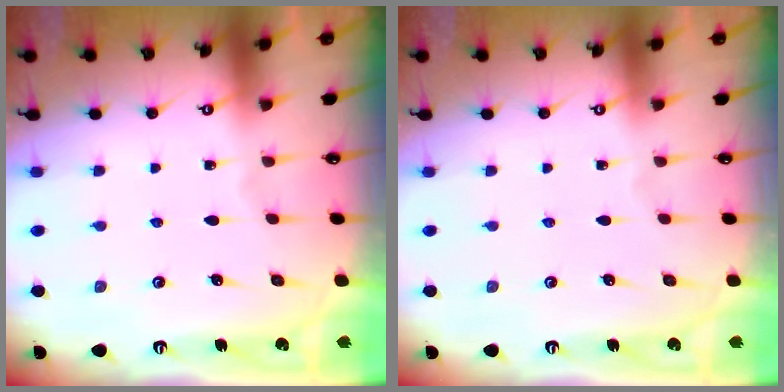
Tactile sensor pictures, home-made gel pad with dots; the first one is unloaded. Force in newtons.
{"total": 0.0}